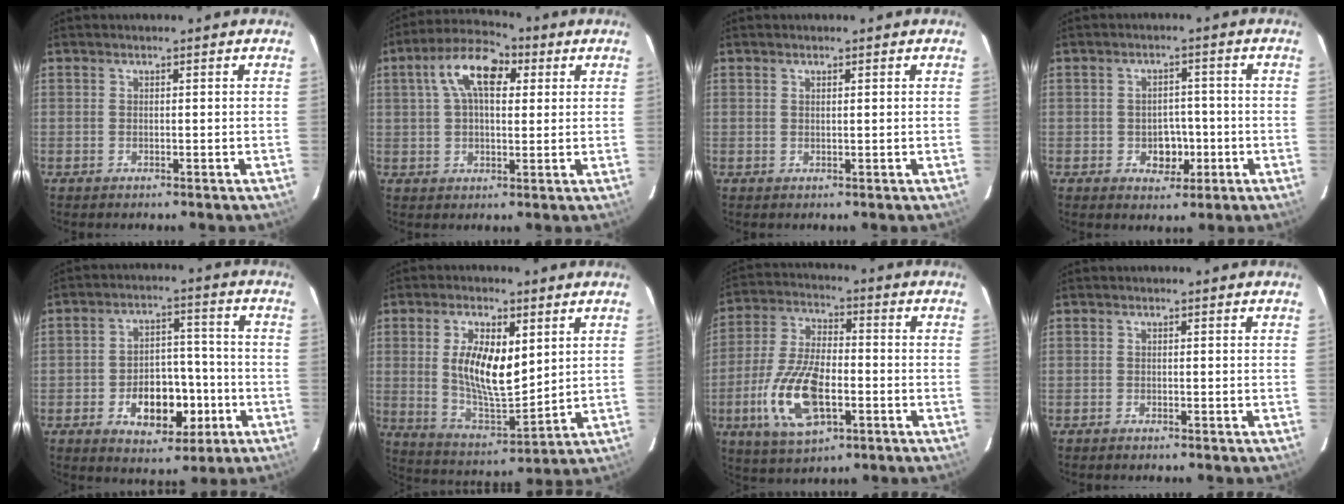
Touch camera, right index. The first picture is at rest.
{"total": 10.9, "force": [3.6, 5.4, 8.8], "torque": [-0.160, 0.033, 0.056]}
{"total": 0.7, "force": [0.4, -0.3, 0.5], "torque": [-0.010, 0.001, 0.007]}
{"total": 4.6, "force": [-1.4, 3.8, 2.3], "torque": [-0.044, 0.011, -0.007]}
{"total": 11.6, "force": [-4.5, 7.4, 7.7], "torque": [-0.144, 0.020, -0.051]}
{"total": 12.7, "force": [3.2, 5.0, 11.2], "torque": [-0.212, -0.004, 0.068]}
{"total": 15.1, "force": [-4.9, 6.8, 12.5], "torque": [-0.269, -0.007, -0.088]}
{"total": 0.7, "force": [-0.7, -0.2, 0.1], "torque": [-0.006, -0.002, -0.013]}